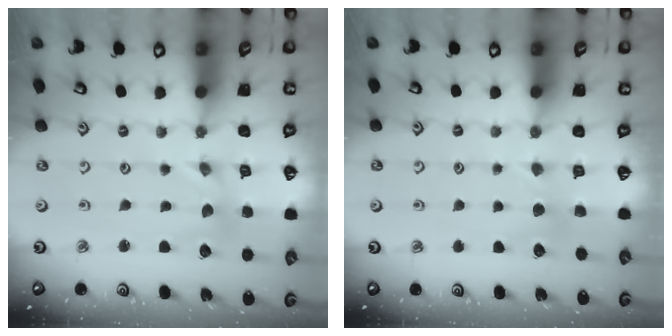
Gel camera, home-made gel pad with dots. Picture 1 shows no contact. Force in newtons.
{"total": 3.0, "press": 3.0, "slide": 0.2}